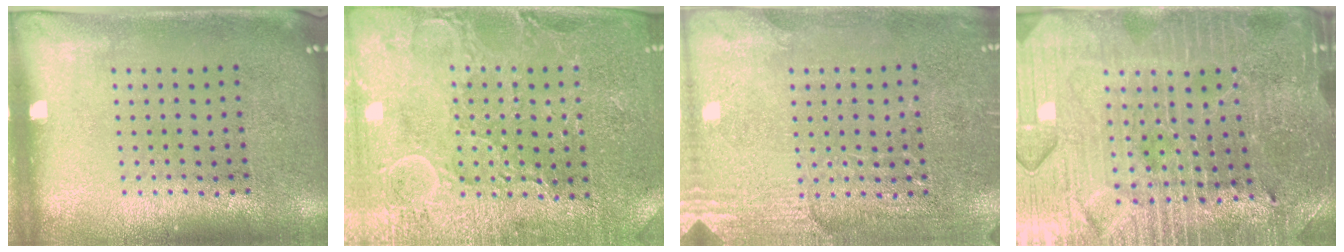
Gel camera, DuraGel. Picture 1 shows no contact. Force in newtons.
{"total": 3.3, "press": 3.2, "slide": 0.6}
{"total": 2.9, "press": 2.8, "slide": 0.8}
{"total": 4.3, "press": 4.2, "slide": 1.0}